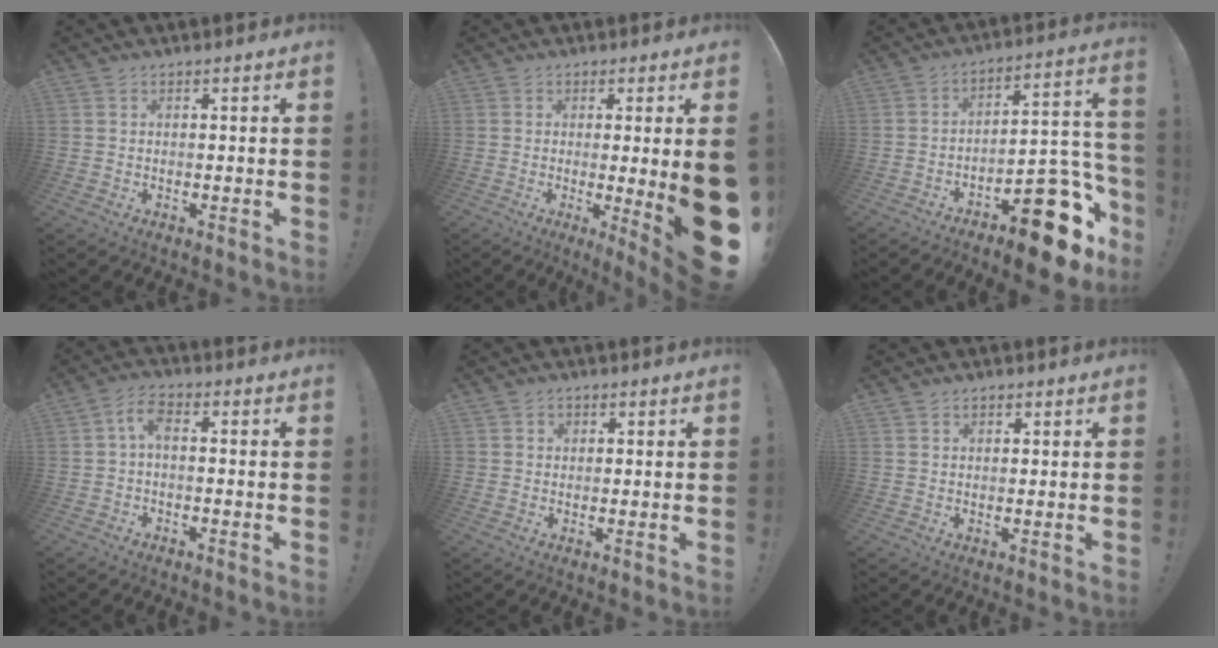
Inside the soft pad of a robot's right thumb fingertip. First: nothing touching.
{"total": 14.7, "force": [-1.4, 1.3, 14.6], "torque": [-0.190, -0.022, -0.008]}
{"total": 18.2, "force": [-12.1, 6.8, 11.8], "torque": [-0.107, 0.080, -0.191]}
{"total": 4.7, "force": [-0.1, 2.1, 4.2], "torque": [-0.100, 0.004, -0.003]}
{"total": 1.7, "force": [0.5, 1.5, 0.4], "torque": [-0.006, -0.001, 0.009]}
{"total": 1.4, "force": [0.8, 1.1, 0.4], "torque": [0.006, -0.004, 0.011]}